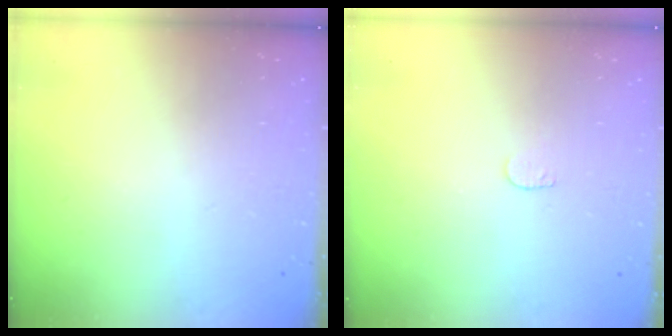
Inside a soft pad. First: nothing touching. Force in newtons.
{"total": 3.2, "press": 3.2, "slide": 0.3}